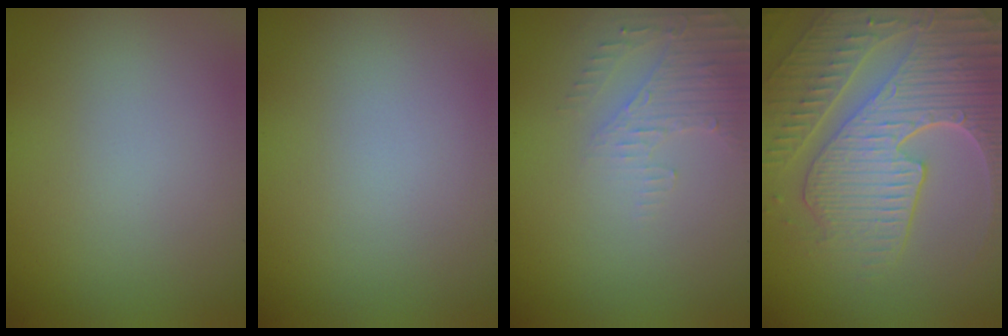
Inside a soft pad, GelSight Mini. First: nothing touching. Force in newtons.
{"total": 0.0}
{"total": 2.6, "press": 2.5, "slide": 0.7}
{"total": 9.9, "press": 6.5, "slide": 7.4}